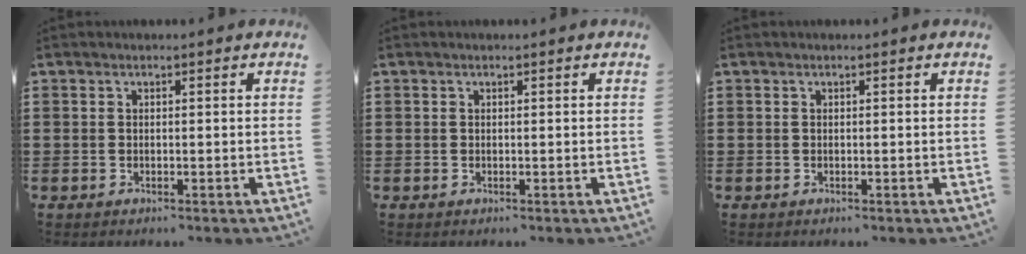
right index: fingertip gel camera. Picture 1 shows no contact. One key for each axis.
{"total": 0.0}
{"total": 0.0}